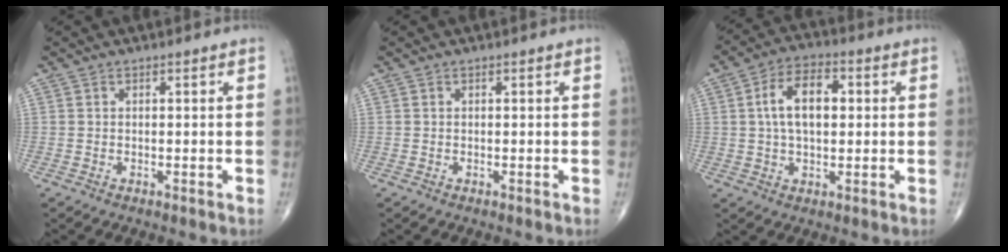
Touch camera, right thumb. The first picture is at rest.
{"total": 0.0}
{"total": 10.2, "force": [1.5, 5.7, 8.3], "torque": [-0.140, 0.016, 0.023]}